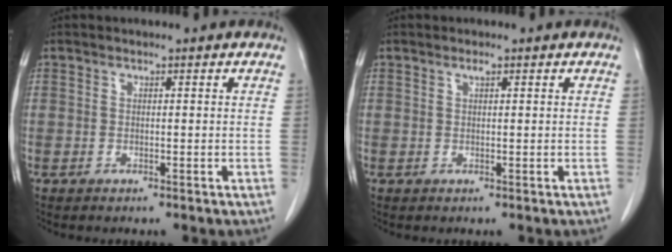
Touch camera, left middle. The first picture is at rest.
{"total": 0.7, "force": [0.4, 0.1, 0.5], "torque": [-0.010, 0.000, 0.007]}